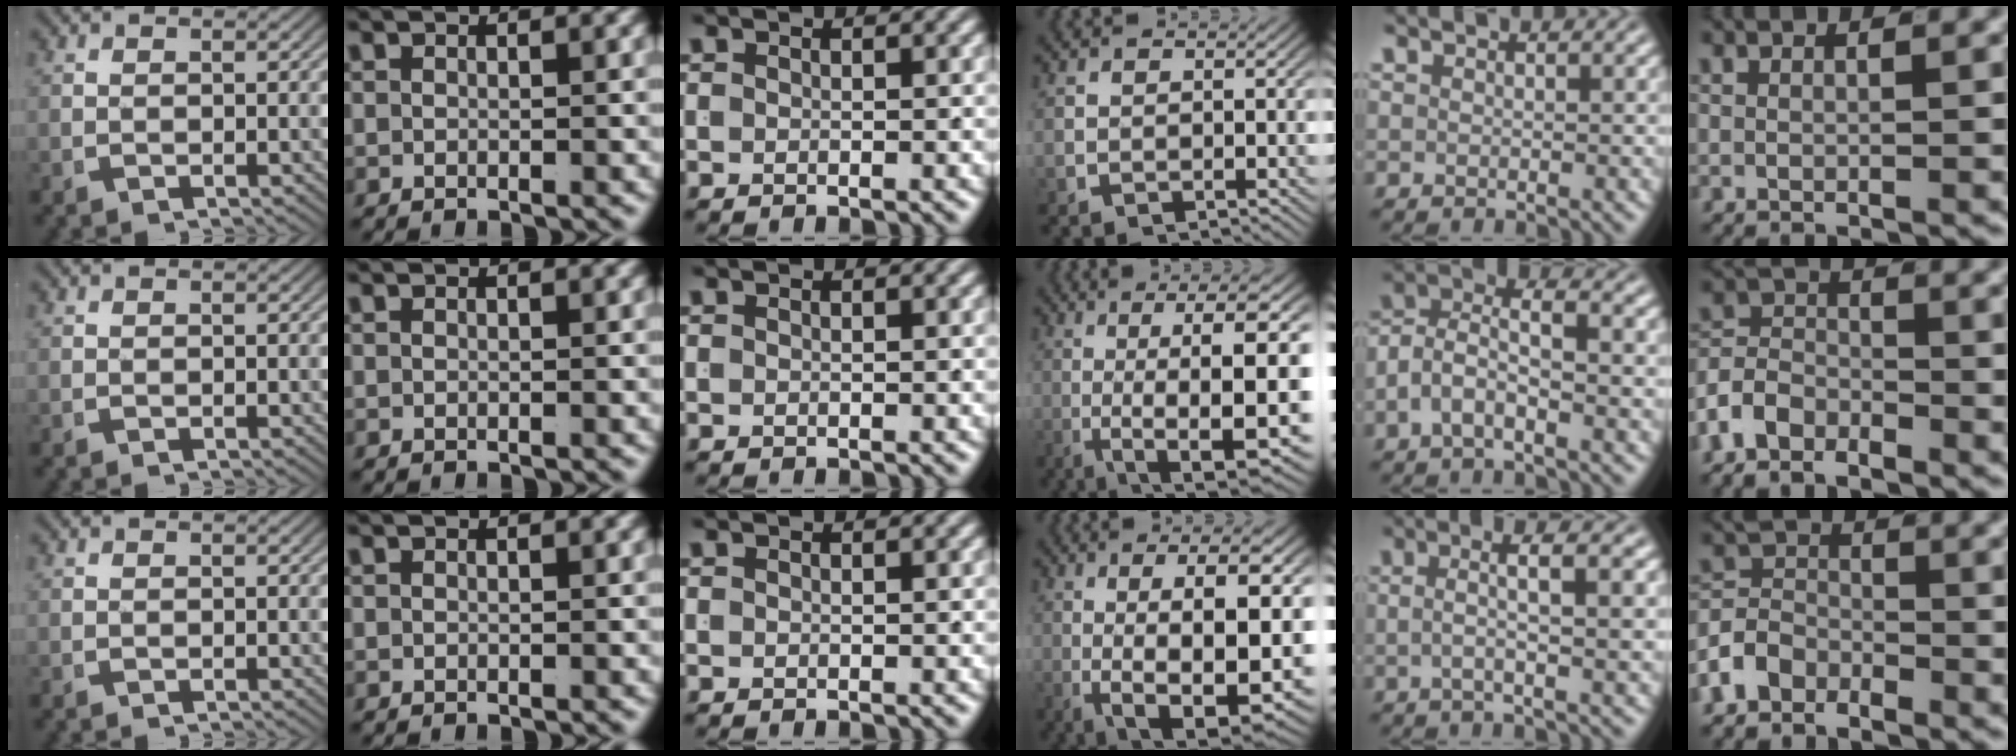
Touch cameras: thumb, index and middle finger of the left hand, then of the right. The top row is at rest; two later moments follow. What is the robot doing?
{"motion": "lift_and_place", "object": "coat"}